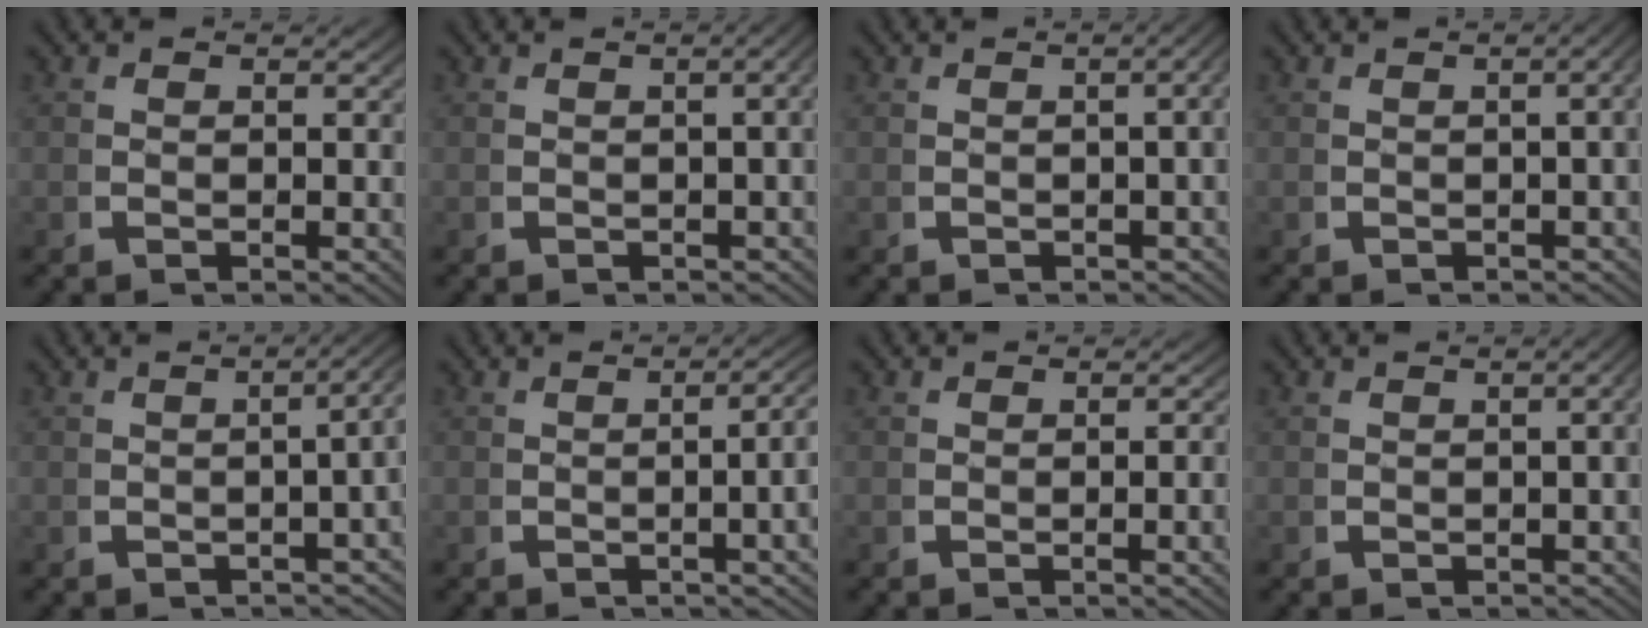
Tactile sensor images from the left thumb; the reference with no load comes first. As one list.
[{"total": 3.6, "force": [0.0, 1.4, 3.3], "torque": [-0.034, 0.018, -0.004]}, {"total": 4.5, "force": [0.2, 2.0, 4.0], "torque": [-0.039, 0.024, -0.006]}, {"total": 4.2, "force": [0.1, 1.8, 3.8], "torque": [-0.038, 0.022, -0.005]}, {"total": 5.2, "force": [0.5, 2.4, 4.6], "torque": [-0.046, 0.022, -0.005]}, {"total": 5.5, "force": [0.4, 1.7, 5.2], "torque": [-0.061, 0.014, -0.006]}, {"total": 1.6, "force": [-0.2, 0.2, 1.6], "torque": [-0.022, 0.003, -0.005]}, {"total": 2.8, "force": [-0.2, 1.0, 2.6], "torque": [-0.029, 0.014, -0.005]}]